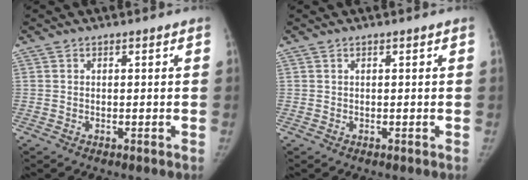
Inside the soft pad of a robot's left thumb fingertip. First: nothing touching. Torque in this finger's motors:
{"motor_torque": [0.11, -0.01, -0.17, -0.01, 0.02]}